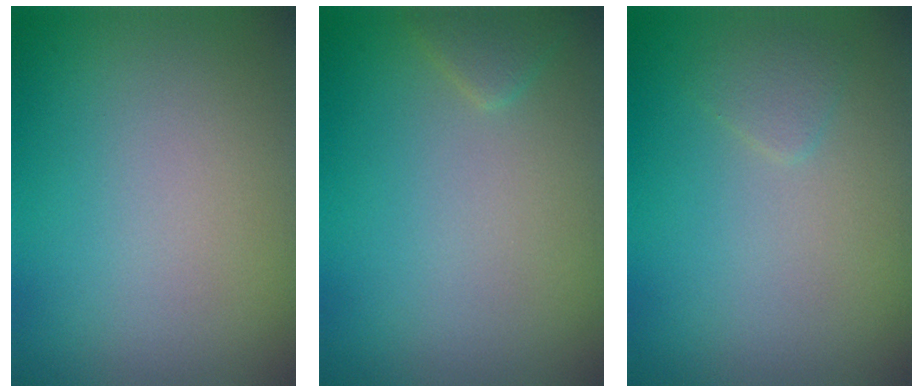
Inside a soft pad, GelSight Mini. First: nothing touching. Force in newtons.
{"total": 1.3, "press": 1.3, "slide": 0.1}
{"total": 1.1, "press": 1.1, "slide": 0.0}